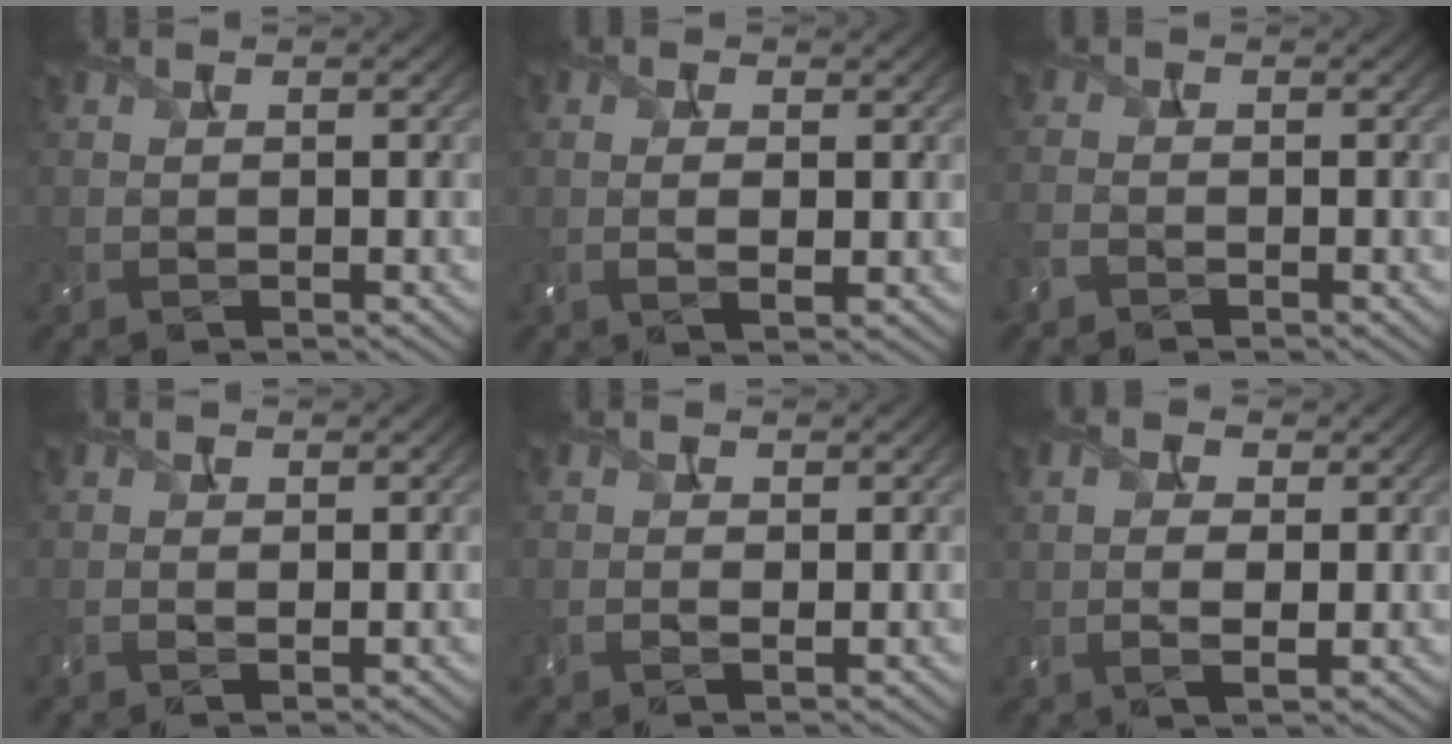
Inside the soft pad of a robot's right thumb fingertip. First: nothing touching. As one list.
[{"total": 2.8, "force": [0.4, 1.4, 2.4], "torque": [-0.048, -0.003, 0.009]}, {"total": 2.1, "force": [-1.4, 1.1, 1.0], "torque": [-0.029, -0.003, -0.040]}, {"total": 1.1, "force": [0.7, 0.4, 0.7], "torque": [-0.017, 0.002, 0.012]}, {"total": 1.3, "force": [0.7, 0.6, 0.9], "torque": [-0.022, 0.001, 0.011]}, {"total": 4.3, "force": [1.0, 2.3, 3.5], "torque": [-0.075, 0.004, 0.016]}]